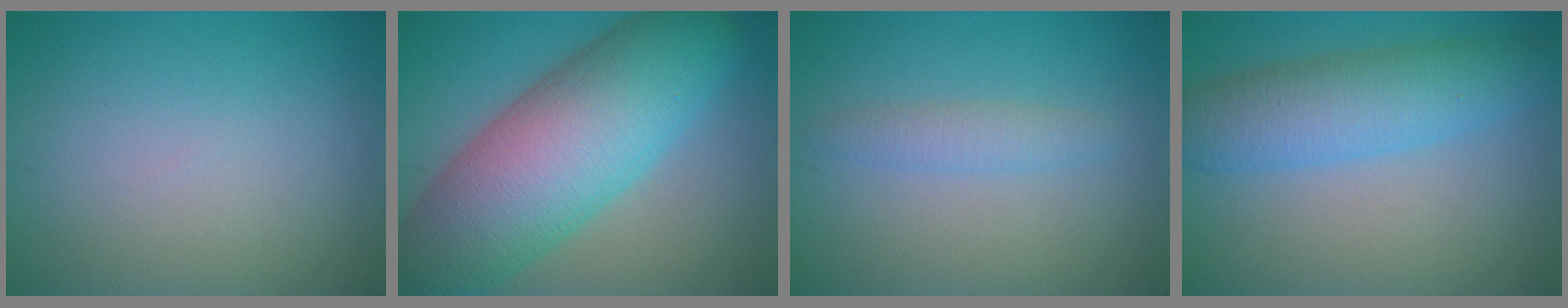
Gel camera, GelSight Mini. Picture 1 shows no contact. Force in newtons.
{"total": 13.9, "press": 13.9, "slide": 0.3}
{"total": 1.8, "press": 1.8, "slide": 0.2}
{"total": 6.1, "press": 6.1, "slide": 0.1}